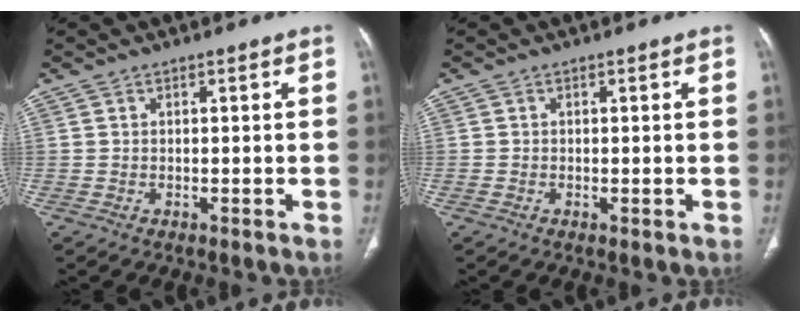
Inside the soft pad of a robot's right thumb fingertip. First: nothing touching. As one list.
[{"total": 0.7, "force": [-0.2, 0.3, 0.5], "torque": [-0.010, -0.003, -0.003]}]